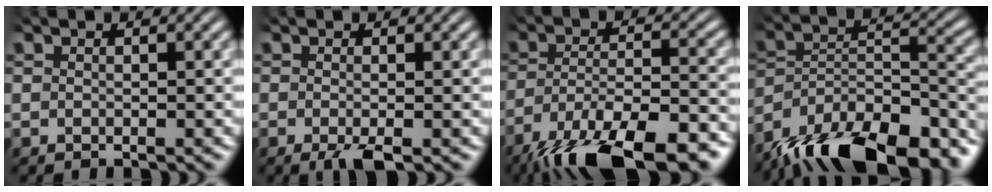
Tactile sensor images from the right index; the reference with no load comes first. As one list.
[{"total": 2.0, "force": [-1.1, 0.7, 1.5], "torque": [-0.030, -0.008, -0.016]}, {"total": 12.3, "force": [-7.5, 4.8, 8.5], "torque": [-0.144, -0.039, -0.091]}, {"total": 14.3, "force": [-9.0, 6.7, 9.0], "torque": [-0.147, -0.048, -0.116]}]